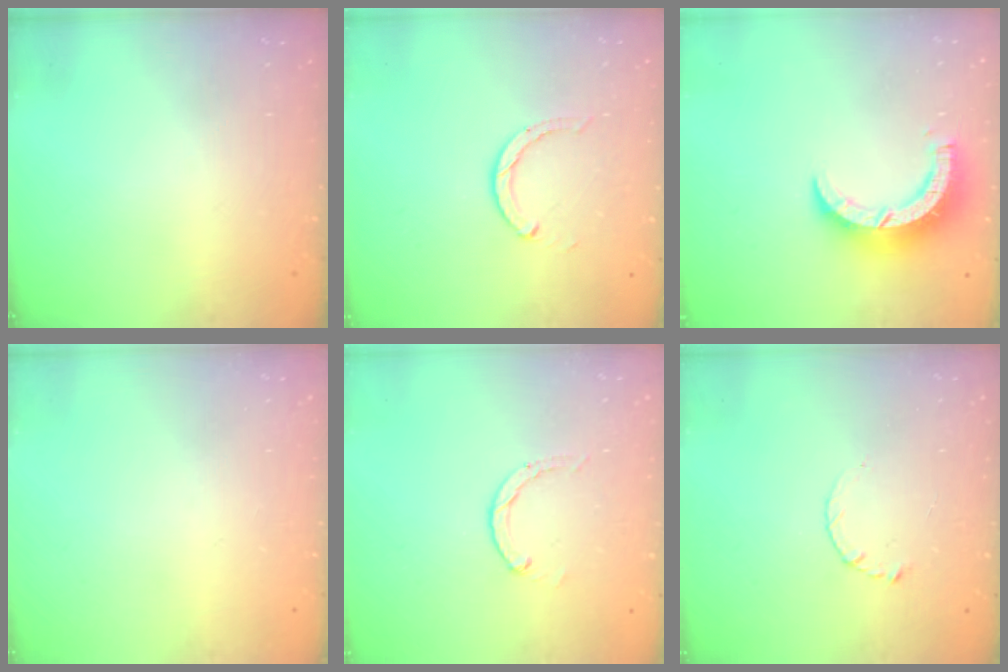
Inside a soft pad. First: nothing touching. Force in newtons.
{"total": 1.9, "press": 1.9, "slide": 0.2}
{"total": 9.3, "press": 9.3, "slide": 0.8}
{"total": 0.0}
{"total": 0.0}
{"total": 3.9, "press": 3.9, "slide": 0.5}